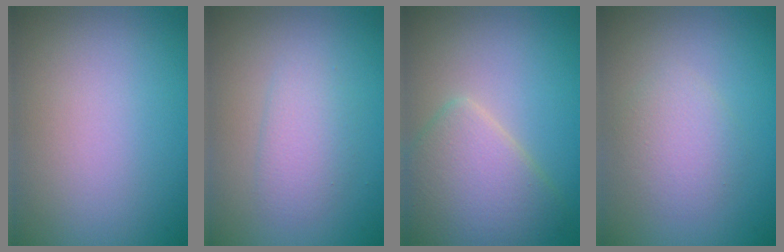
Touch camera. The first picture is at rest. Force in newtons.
{"total": 2.1, "press": 2.1, "slide": 0.1}
{"total": 6.2, "press": 6.2, "slide": 0.1}
{"total": 2.3, "press": 2.3, "slide": 0.1}